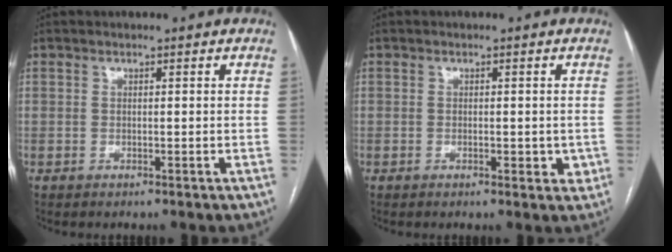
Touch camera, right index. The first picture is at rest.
{"total": 2.6, "force": [-0.6, 1.2, 2.3], "torque": [-0.029, -0.001, -0.007]}